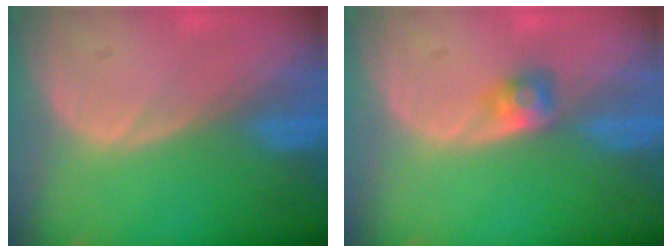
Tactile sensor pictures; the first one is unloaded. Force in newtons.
{"total": 2.5, "press": 2.4, "slide": 0.8}